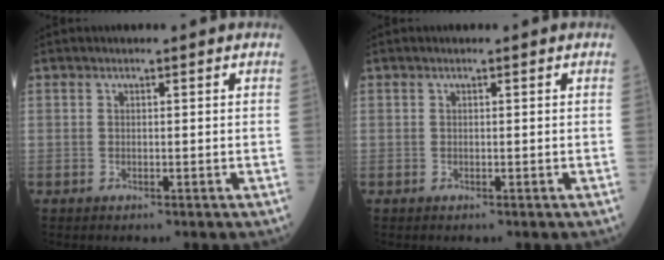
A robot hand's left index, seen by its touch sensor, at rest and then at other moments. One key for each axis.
{"total": 0.0}